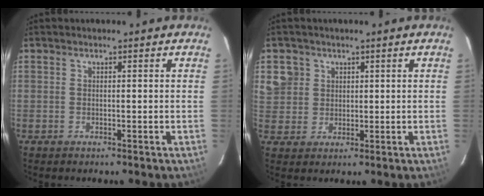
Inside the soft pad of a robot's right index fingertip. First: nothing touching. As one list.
[{"total": 5.5, "force": [1.8, 5.1, 0.7], "torque": [-0.002, 0.024, 0.039]}]